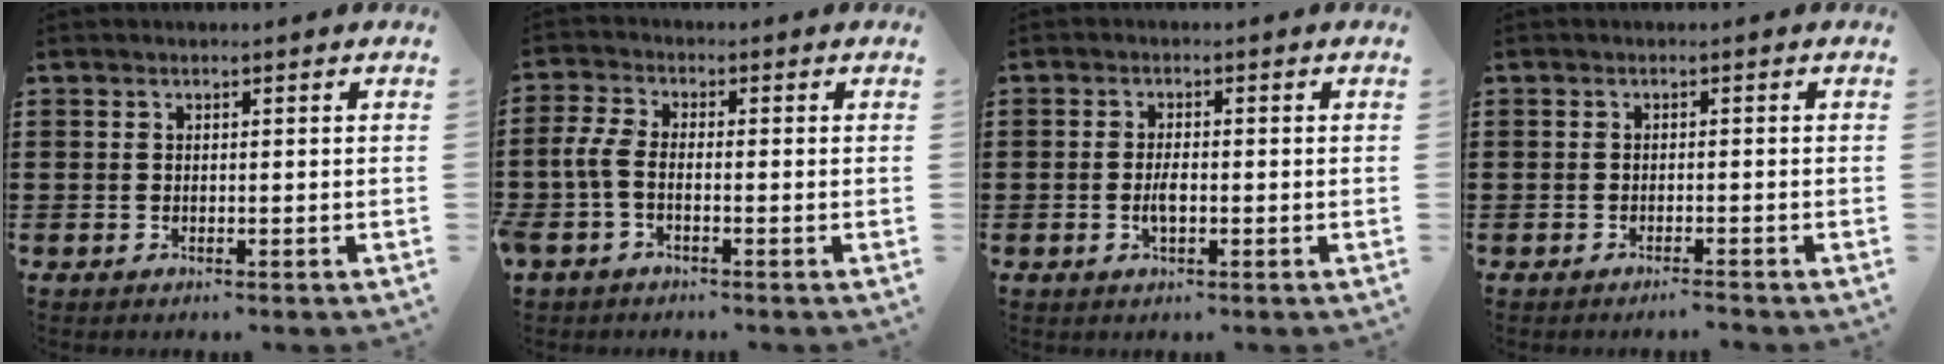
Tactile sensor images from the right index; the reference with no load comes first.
{"total": 3.7, "force": [-1.3, 1.6, 3.0], "torque": [-0.091, -0.008, -0.036]}
{"total": 2.6, "force": [-0.6, 1.0, 2.3], "torque": [-0.043, 0.001, -0.011]}
{"total": 1.2, "force": [-1.1, -0.1, 0.5], "torque": [-0.010, -0.001, -0.020]}